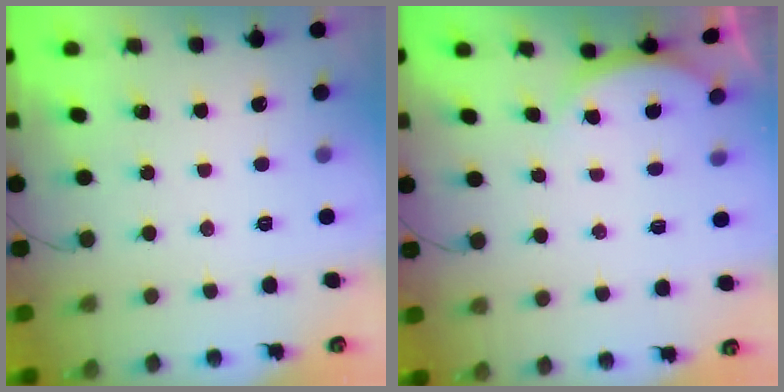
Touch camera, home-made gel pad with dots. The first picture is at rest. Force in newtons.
{"total": 3.6, "press": 3.2, "slide": 1.8}